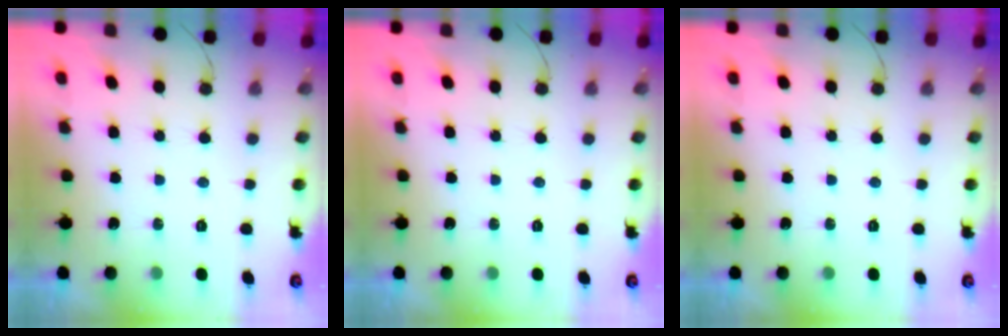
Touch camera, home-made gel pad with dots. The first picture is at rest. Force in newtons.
{"total": 0.0}
{"total": 0.0}